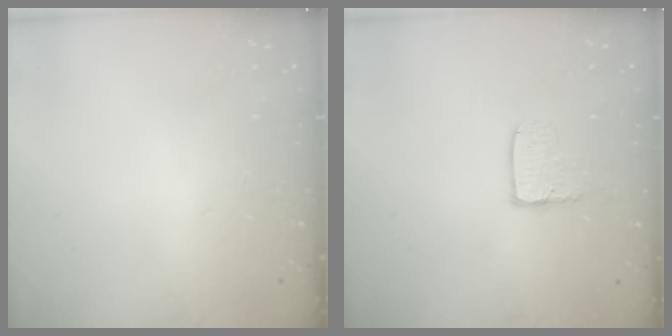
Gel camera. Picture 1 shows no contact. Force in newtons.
{"total": 3.9, "press": 3.9, "slide": 0.4}